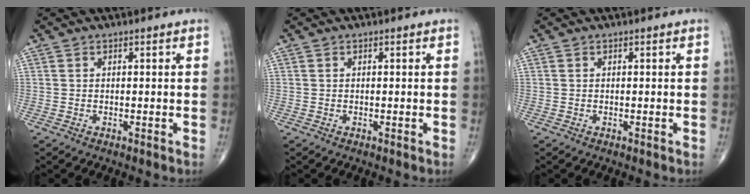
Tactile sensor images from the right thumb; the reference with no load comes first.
{"total": 0.0}
{"total": 0.0}